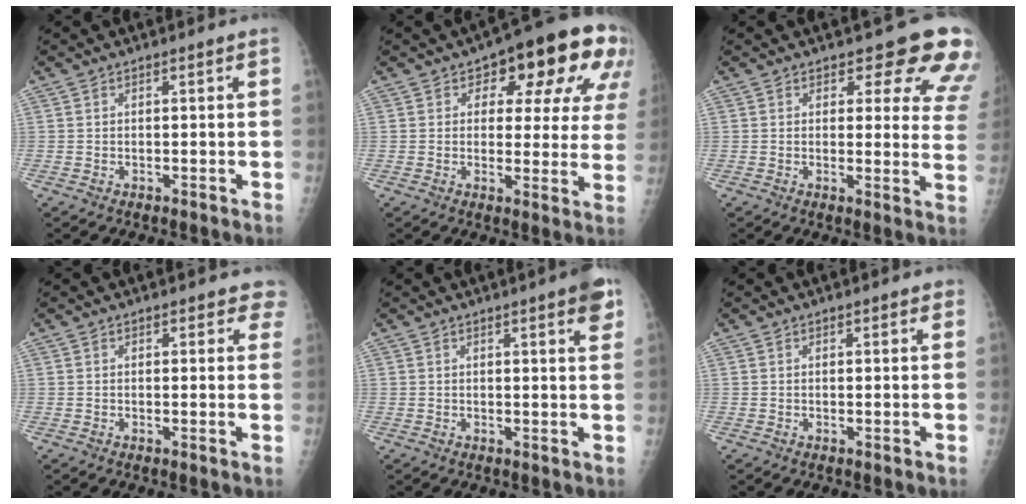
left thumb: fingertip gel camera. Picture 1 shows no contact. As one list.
[{"total": 16.5, "force": [7.1, 8.4, 12.2], "torque": [-0.095, -0.001, 0.085]}, {"total": 12.5, "force": [9.6, 5.2, 6.2], "torque": [-0.017, -0.056, 0.083]}, {"total": 3.2, "force": [2.5, 1.6, 1.2], "torque": [0.023, -0.006, 0.018]}, {"total": 4.8, "force": [2.6, 0.7, 4.0], "torque": [-0.042, -0.007, 0.028]}, {"total": 1.2, "force": [0.8, 0.5, 0.7], "torque": [-0.001, -0.001, 0.007]}]